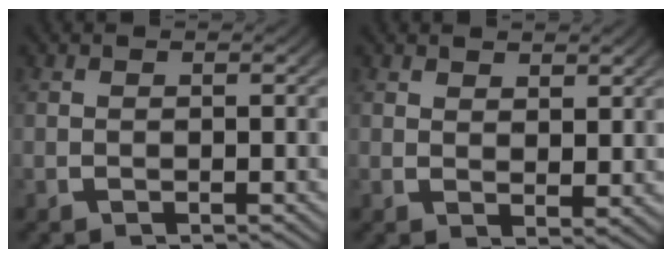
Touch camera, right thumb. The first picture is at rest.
{"total": 1.8, "force": [1.6, 0.6, 0.7], "torque": [-0.001, -0.007, 0.033]}